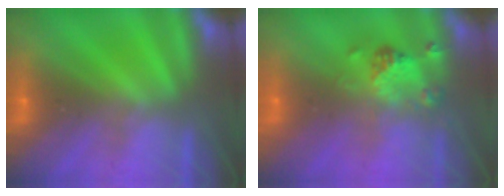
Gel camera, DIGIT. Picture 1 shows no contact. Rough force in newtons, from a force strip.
{"total": 2.4}